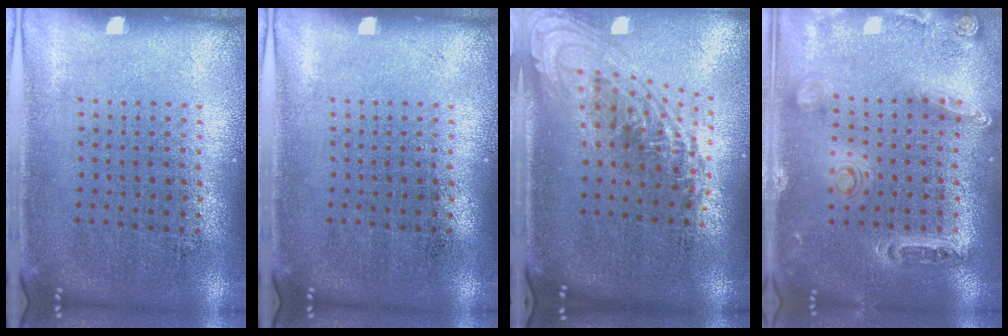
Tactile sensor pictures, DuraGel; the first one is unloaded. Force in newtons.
{"total": 0.0}
{"total": 2.2, "press": 1.6, "slide": 1.5}
{"total": 1.4, "press": 1.4, "slide": 0.3}